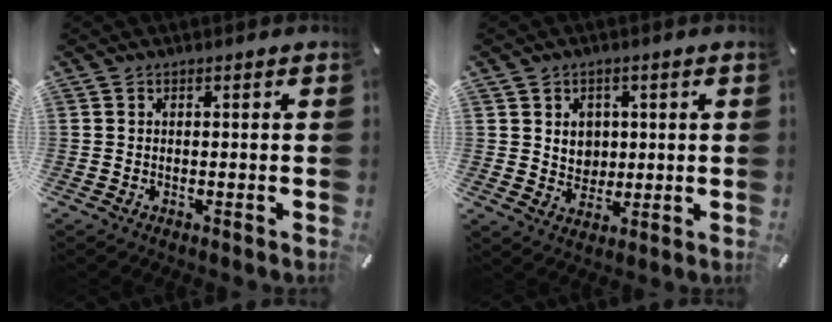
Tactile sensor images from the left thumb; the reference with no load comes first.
{"total": 5.5, "force": [1.5, 5.2, 0.9], "torque": [-0.004, -0.006, 0.023]}